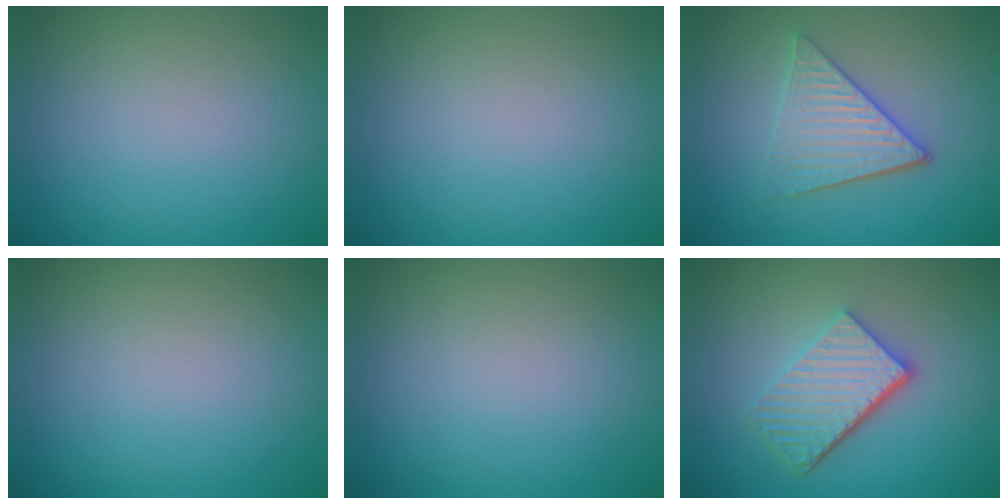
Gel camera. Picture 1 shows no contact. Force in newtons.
{"total": 0.0}
{"total": 4.1, "press": 3.3, "slide": 2.3}
{"total": 0.0}
{"total": 0.0}
{"total": 5.3, "press": 3.8, "slide": 3.8}